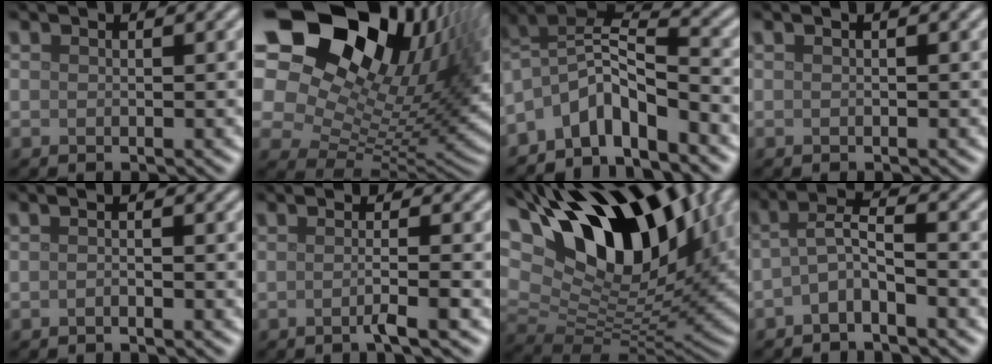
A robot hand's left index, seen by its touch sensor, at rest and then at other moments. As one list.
[{"total": 19.5, "force": [9.0, 11.9, 12.6], "torque": [-0.216, 0.028, 0.147]}, {"total": 5.7, "force": [-3.7, 2.0, 3.8], "torque": [-0.057, 0.007, -0.081]}, {"total": 0.7, "force": [0.1, 0.1, 0.7], "torque": [-0.010, 0.002, -0.002]}, {"total": 0.9, "force": [-0.5, 0.1, 0.7], "torque": [-0.013, -0.001, -0.012]}, {"total": 2.3, "force": [-0.7, 0.4, 2.2], "torque": [-0.028, -0.001, -0.025]}, {"total": 16.5, "force": [8.2, 8.6, 11.4], "torque": [-0.203, 0.022, 0.137]}, {"total": 2.7, "force": [-1.6, 0.7, 2.1], "torque": [-0.044, 0.013, -0.040]}]